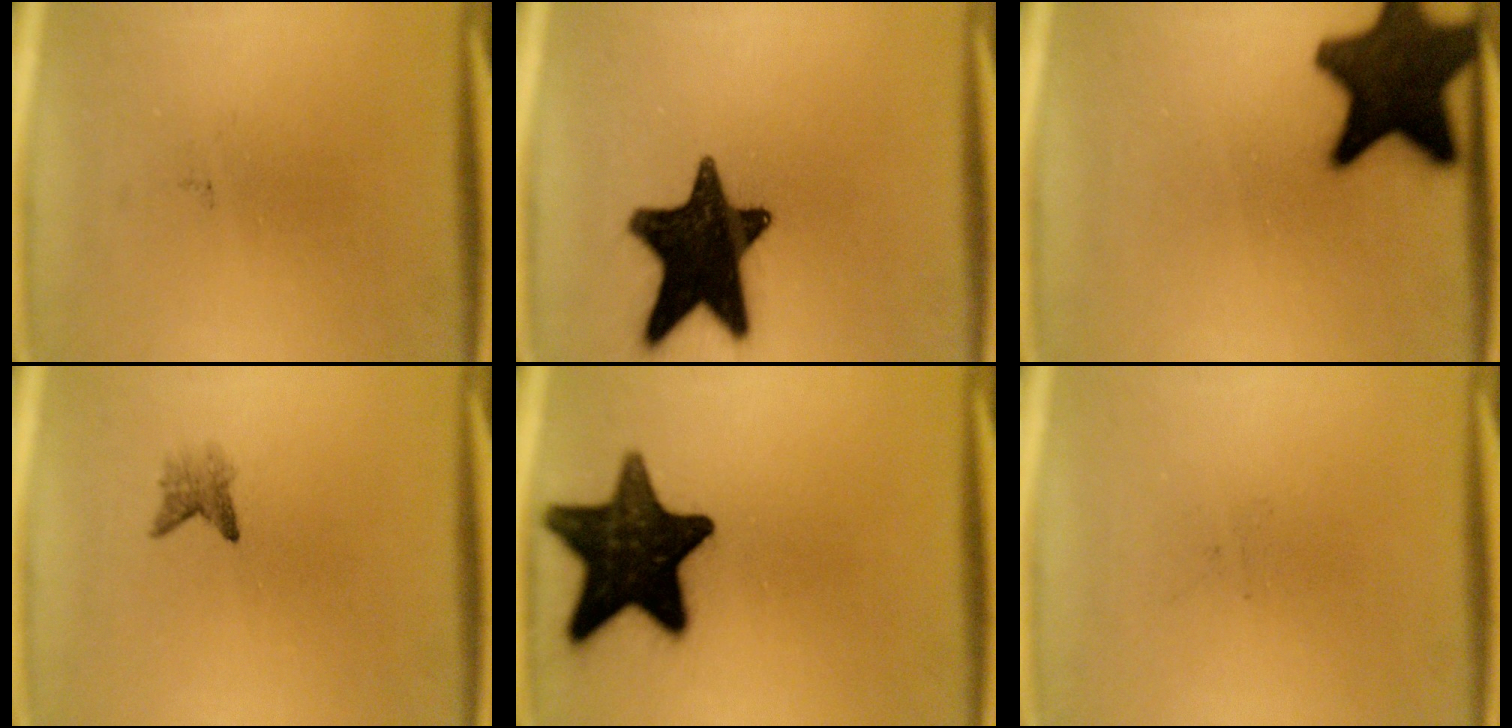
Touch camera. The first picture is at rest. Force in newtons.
{"total": 18.1}
{"total": 17.7}
{"total": 1.8}
{"total": 17.4}
{"total": 0.0}